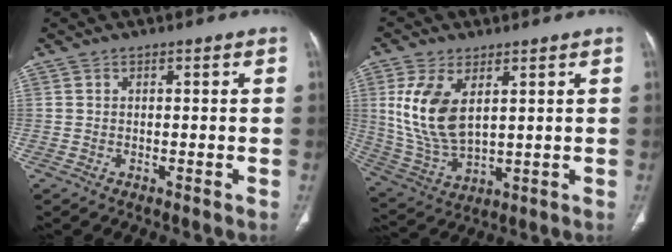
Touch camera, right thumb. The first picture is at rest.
{"total": 12.4, "force": [3.8, 6.6, 9.9], "torque": [-0.205, -0.014, 0.090]}